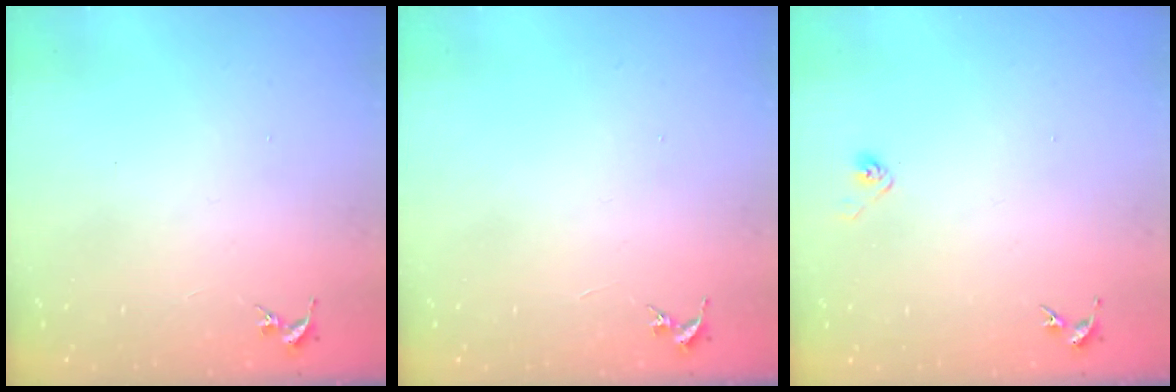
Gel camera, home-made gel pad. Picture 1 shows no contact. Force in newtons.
{"total": 0.0}
{"total": 3.8, "press": 3.7, "slide": 1.0}